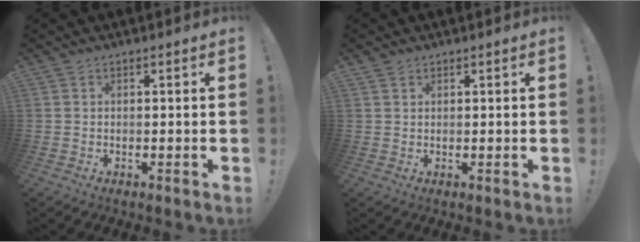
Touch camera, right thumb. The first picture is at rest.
{"total": 1.4, "force": [1.2, 0.7, 0.1], "torque": [0.001, -0.006, 0.024]}